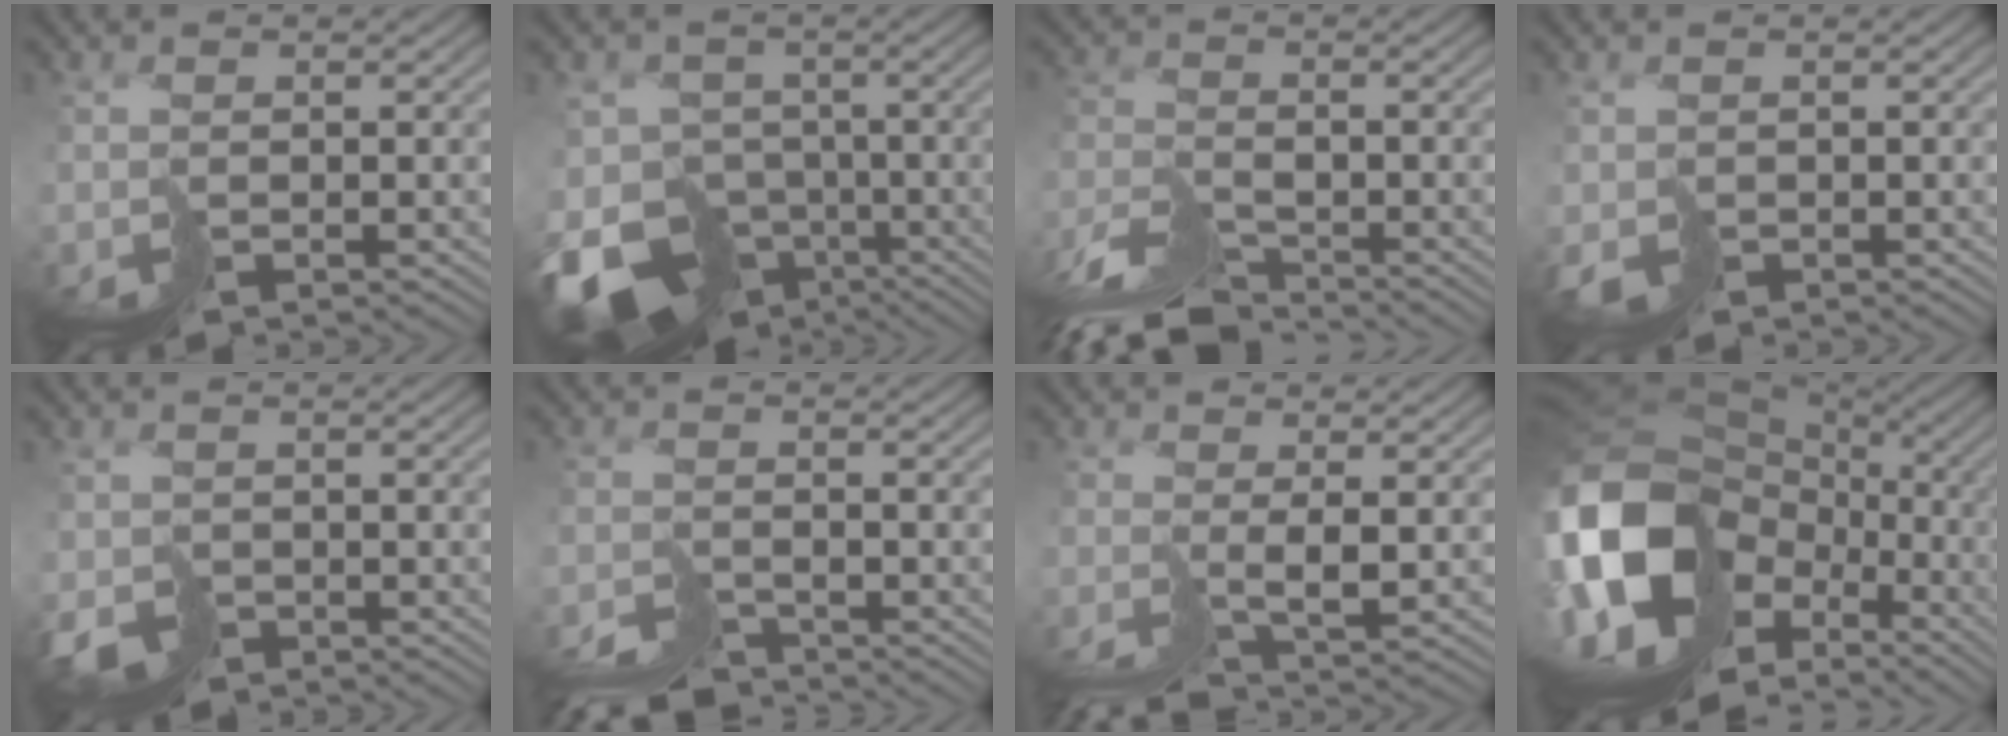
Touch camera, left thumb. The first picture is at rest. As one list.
[{"total": 14.8, "force": [-8.0, 10.2, 7.1], "torque": [-0.184, -0.031, -0.095]}, {"total": 7.8, "force": [-7.3, 1.4, 2.6], "torque": [-0.051, -0.004, -0.143]}, {"total": 1.6, "force": [-0.6, 1.2, 0.8], "torque": [-0.015, -0.004, -0.009]}, {"total": 3.0, "force": [-1.9, 2.1, 1.0], "torque": [-0.014, -0.015, -0.029]}, {"total": 5.5, "force": [-5.5, 0.3, 0.6], "torque": [0.007, -0.006, -0.094]}, {"total": 2.7, "force": [-1.7, -0.8, 1.9], "torque": [-0.026, -0.003, -0.036]}, {"total": 19.5, "force": [-3.6, 14.5, 12.6], "torque": [-0.313, -0.035, -0.033]}]